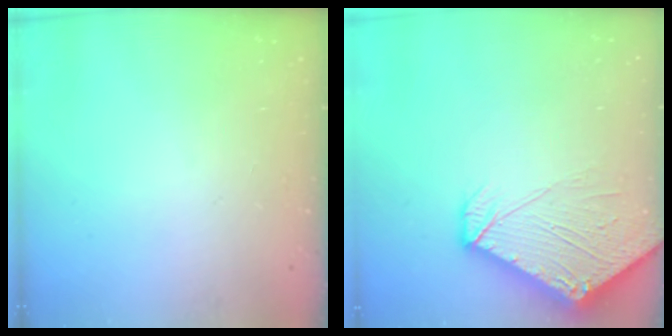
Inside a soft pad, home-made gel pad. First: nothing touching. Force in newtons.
{"total": 11.1, "press": 11.0, "slide": 1.2}